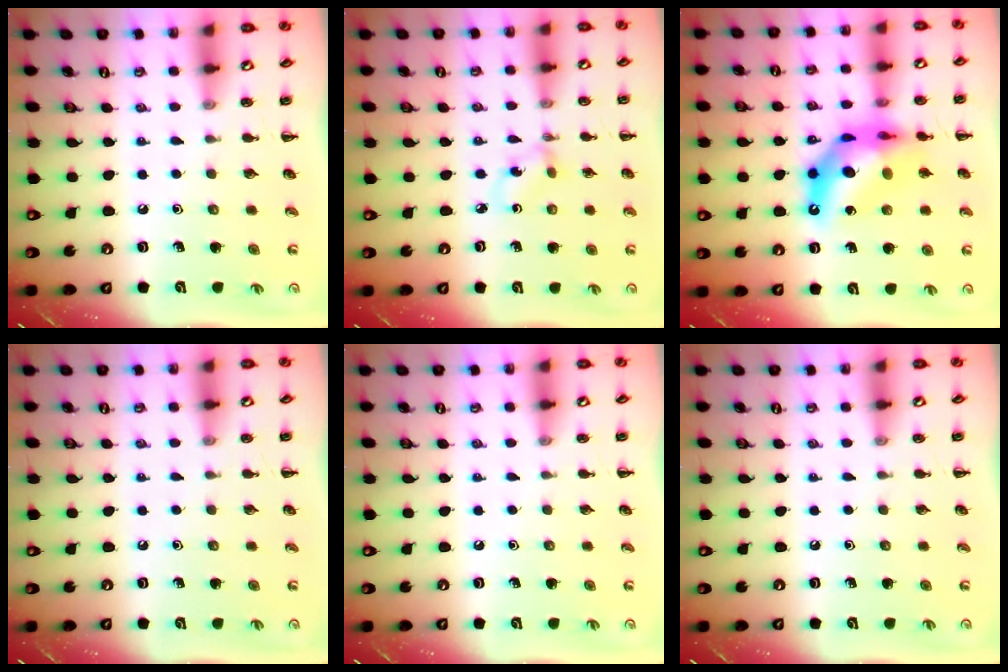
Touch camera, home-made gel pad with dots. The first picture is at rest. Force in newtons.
{"total": 1.4, "press": 1.3, "slide": 0.6}
{"total": 15.8, "press": 15.2, "slide": 4.3}
{"total": 0.0}
{"total": 0.0}
{"total": 0.0}